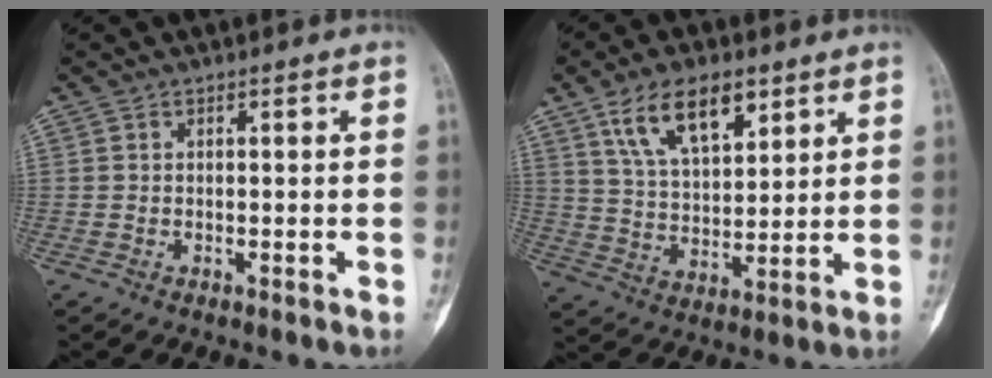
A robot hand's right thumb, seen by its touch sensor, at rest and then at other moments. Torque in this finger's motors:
{"motor_torque": [-1.03, 1.95, 0.42, 0.58, 0.30]}